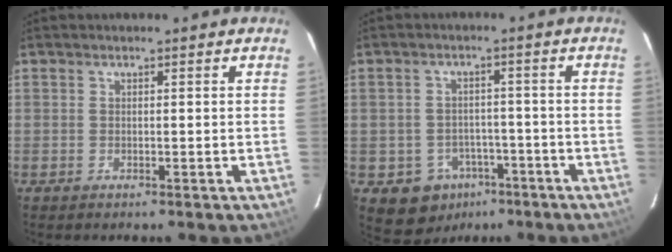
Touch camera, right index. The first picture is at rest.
{"total": 8.1, "force": [-4.5, 6.5, 1.8], "torque": [-0.047, 0.021, -0.044]}